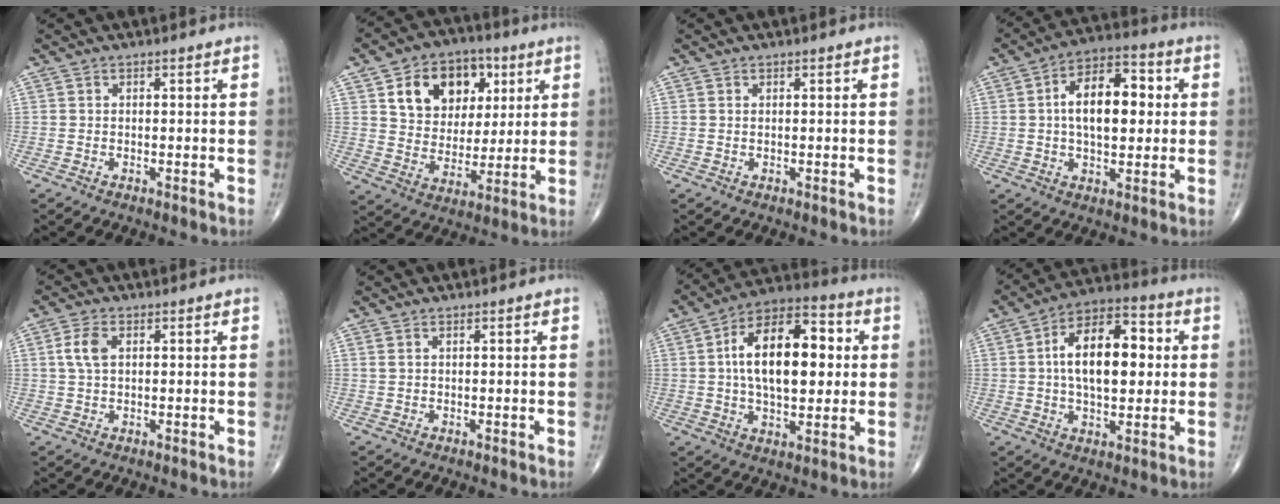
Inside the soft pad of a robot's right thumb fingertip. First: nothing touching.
{"total": 15.8, "force": [6.0, 11.6, 8.8], "torque": [-0.096, -0.011, 0.102]}
{"total": 0.0}
{"total": 13.6, "force": [1.4, 7.5, 11.2], "torque": [-0.155, 0.021, 0.015]}
{"total": 4.3, "force": [1.1, 2.5, 3.4], "torque": [-0.079, 0.005, 0.020]}
{"total": 0.8, "force": [0.5, 0.3, 0.6], "torque": [-0.015, 0.010, 0.014]}
{"total": 19.3, "force": [2.6, 10.0, 16.3], "torque": [-0.243, 0.019, 0.036]}
{"total": 16.5, "force": [2.0, 8.8, 13.9], "torque": [-0.205, 0.018, 0.027]}